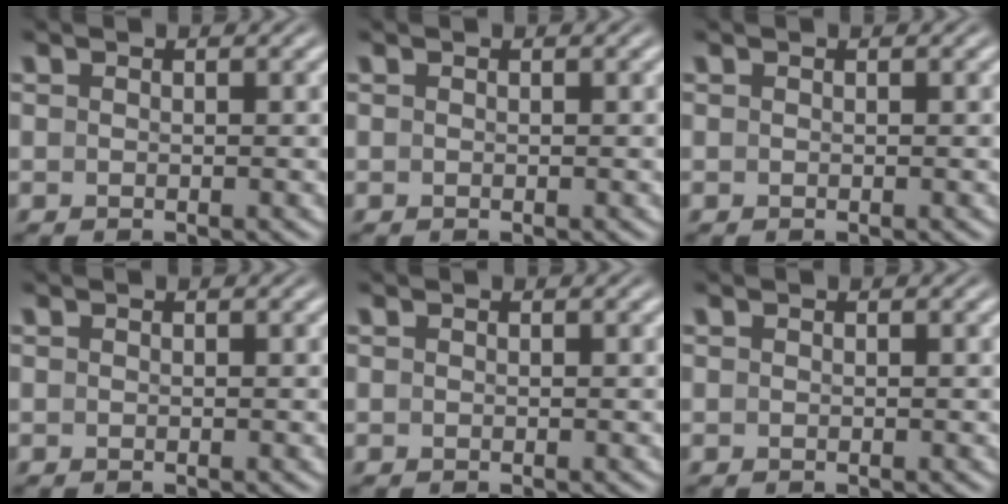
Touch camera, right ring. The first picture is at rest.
{"total": 0.0}
{"total": 0.0}
{"total": 0.0}
{"total": 0.0}
{"total": 0.0}